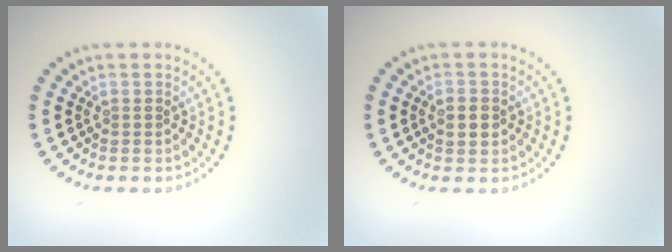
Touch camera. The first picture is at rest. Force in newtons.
{"total": 2.1, "press": 2.1, "slide": 0.2}